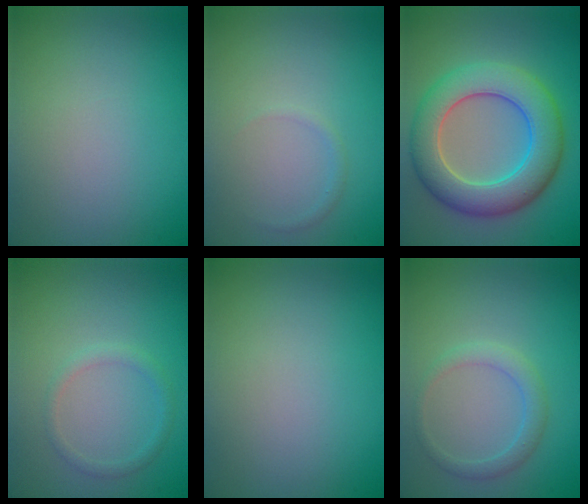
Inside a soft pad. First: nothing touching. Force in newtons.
{"total": 0.7, "press": 0.7, "slide": 0.1}
{"total": 8.1, "press": 8.1, "slide": 0.4}
{"total": 1.3, "press": 1.3, "slide": 0.1}
{"total": 0.0}
{"total": 1.8, "press": 1.8, "slide": 0.0}